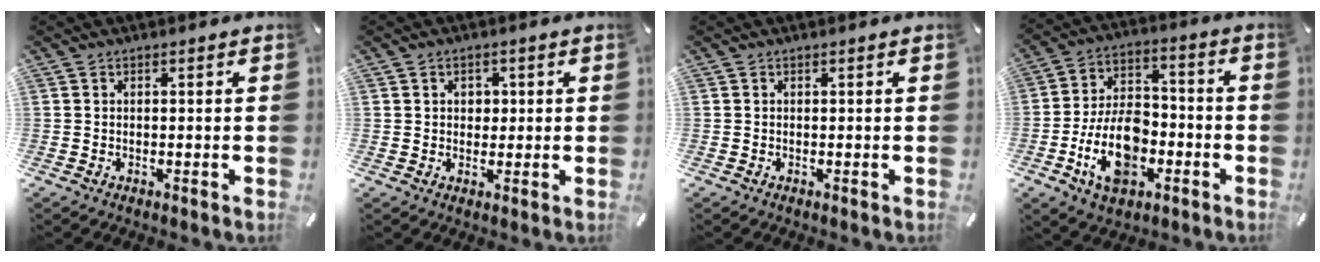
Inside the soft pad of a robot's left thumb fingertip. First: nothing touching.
{"total": 2.9, "force": [0.5, 2.4, 1.6], "torque": [-0.010, -0.002, 0.000]}
{"total": 0.0}
{"total": 15.7, "force": [-5.5, 9.9, 10.9], "torque": [-0.204, 0.022, -0.096]}